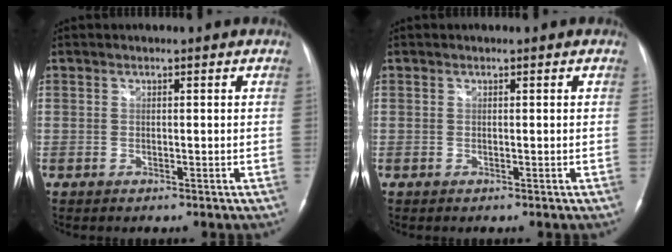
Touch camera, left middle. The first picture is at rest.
{"total": 0.0}